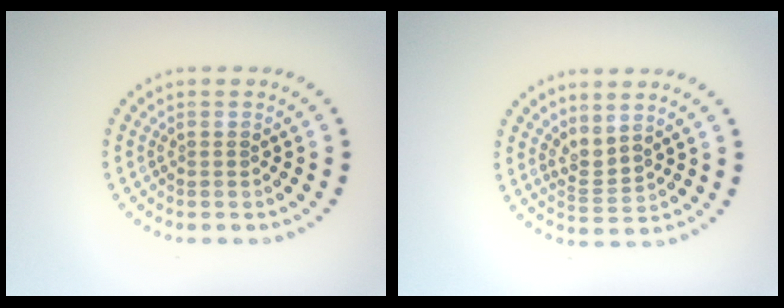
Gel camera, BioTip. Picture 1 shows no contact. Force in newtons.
{"total": 2.2, "press": 1.4, "slide": 1.7}